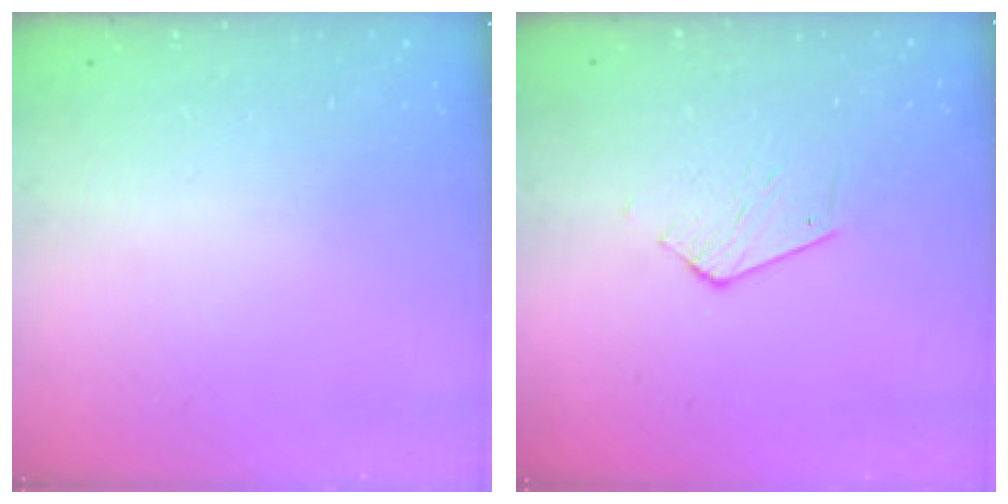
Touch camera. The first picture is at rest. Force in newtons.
{"total": 3.5, "press": 3.5, "slide": 0.2}